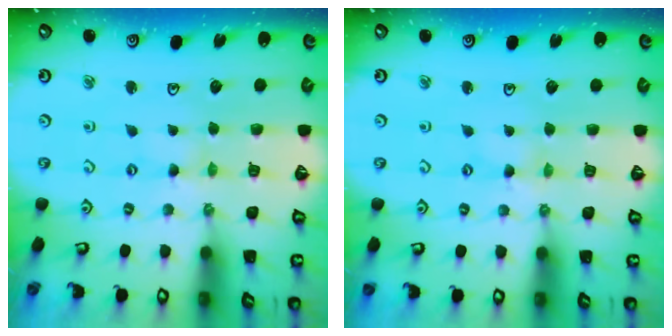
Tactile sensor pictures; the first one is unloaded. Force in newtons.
{"total": 0.0}